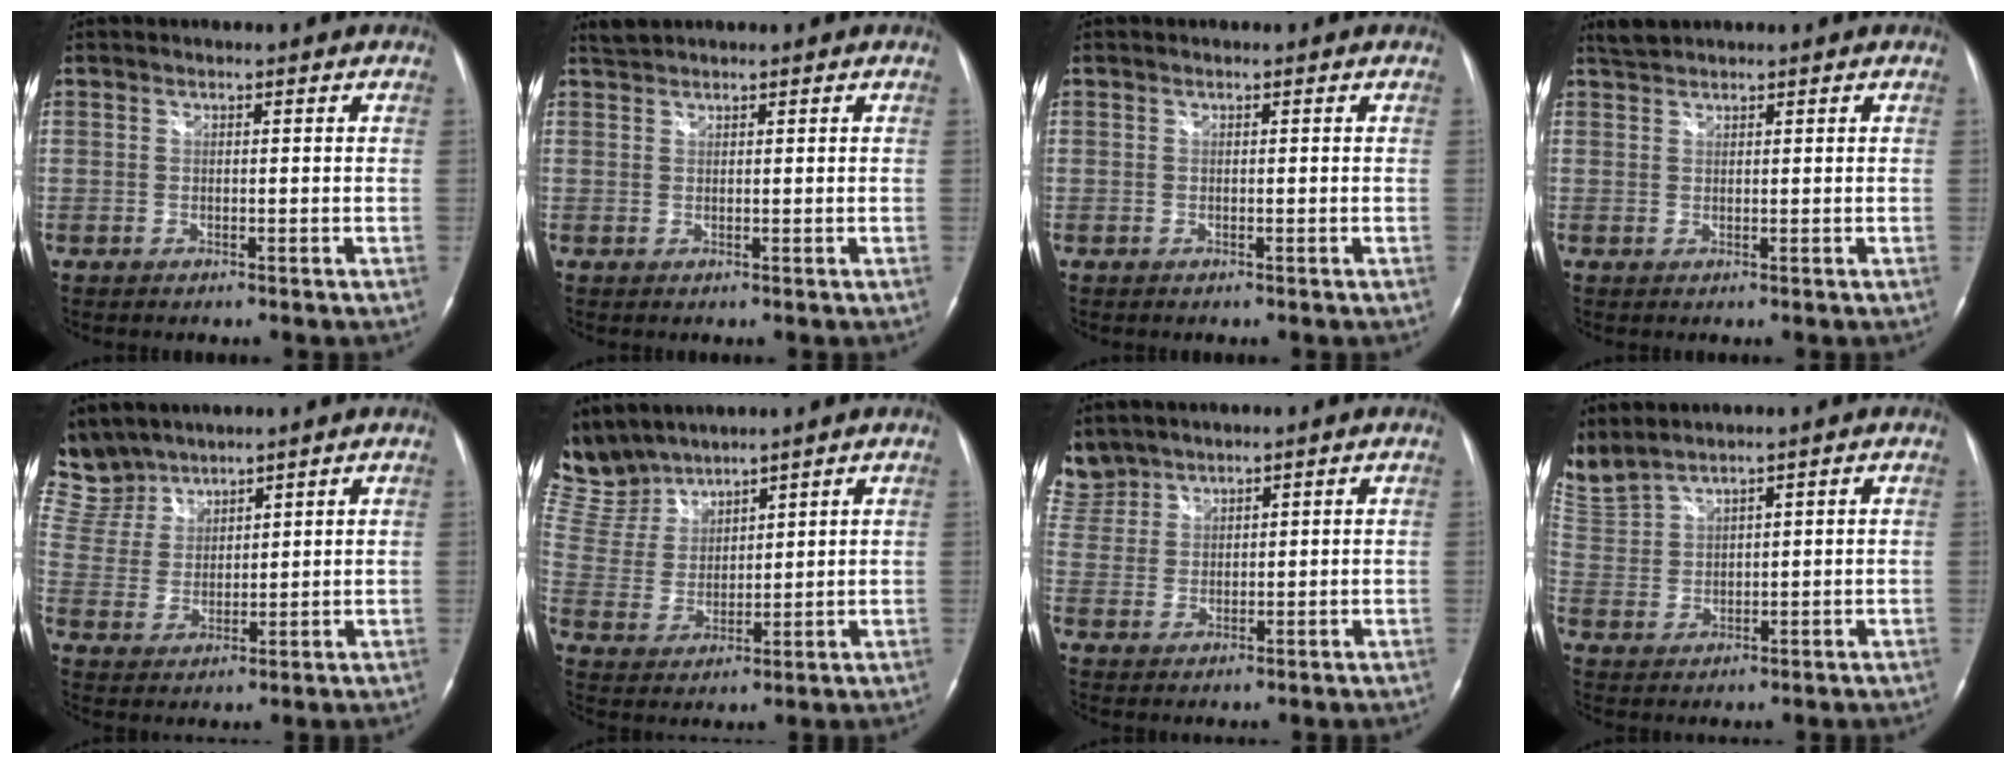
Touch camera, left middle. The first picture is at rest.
{"total": 1.4, "force": [1.4, 0.0, 0.0], "torque": [-0.007, 0.012, 0.033]}
{"total": 0.0}
{"total": 1.7, "force": [1.7, 0.1, 0.2], "torque": [-0.010, 0.011, 0.037]}
{"total": 11.3, "force": [10.1, 5.0, 1.3], "torque": [-0.058, 0.022, 0.219]}
{"total": 9.5, "force": [9.2, 2.1, 1.2], "torque": [-0.047, 0.015, 0.203]}
{"total": 6.5, "force": [5.7, 3.2, 0.1], "torque": [-0.012, 0.012, 0.126]}
{"total": 7.4, "force": [7.1, 0.5, 2.2], "torque": [-0.075, 0.013, 0.159]}